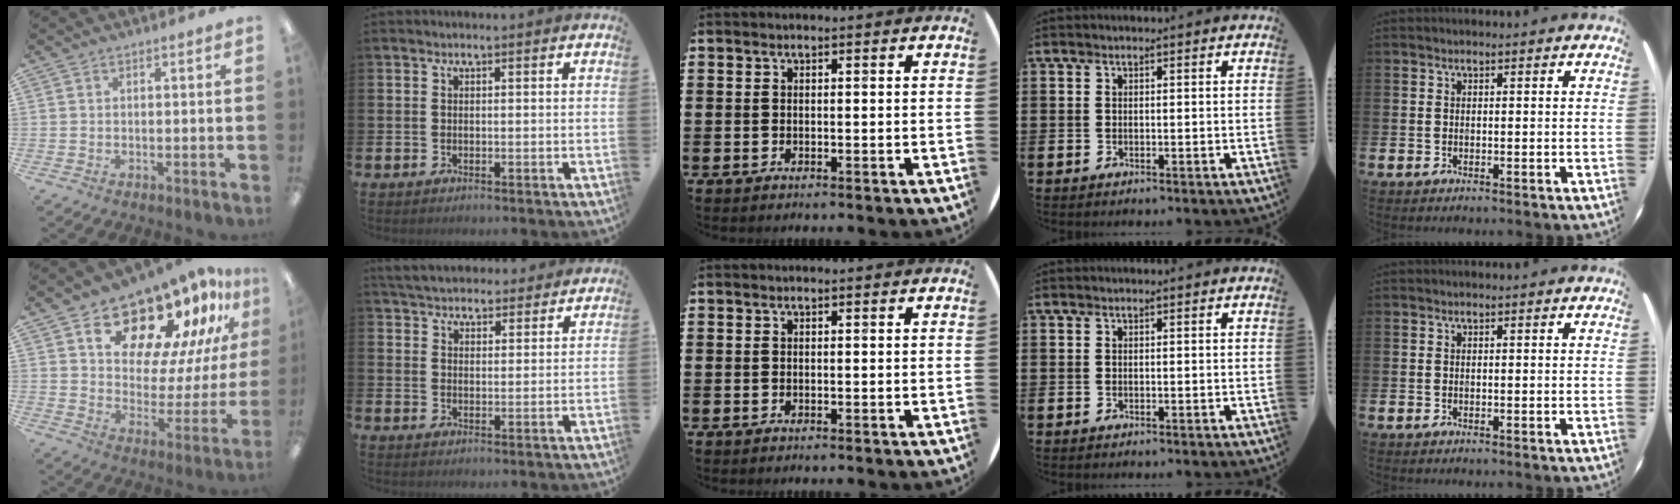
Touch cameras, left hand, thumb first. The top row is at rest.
{"thumb": {"total": 18.7, "force": [14.3, 8.7, 8.2], "torque": [-0.123, -0.108, 0.244]}, "index": {"total": 5.2, "force": [5.1, 1.1, 0.3], "torque": [-0.029, -0.024, 0.094]}}